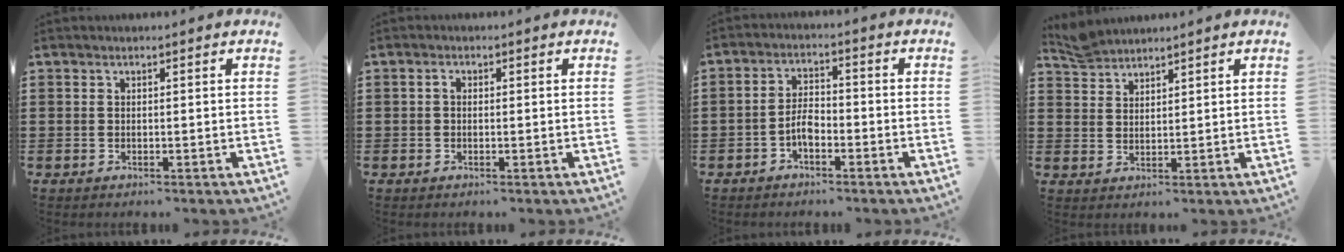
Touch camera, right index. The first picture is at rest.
{"total": 0.9, "force": [-0.1, 0.6, 0.7], "torque": [-0.014, 0.003, -0.003]}
{"total": 3.8, "force": [-1.8, 1.9, 2.8], "torque": [-0.066, 0.003, -0.039]}
{"total": 3.2, "force": [3.1, 0.5, 0.2], "torque": [-0.013, -0.002, 0.061]}